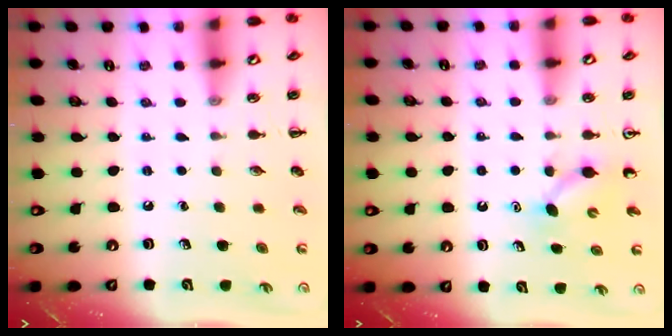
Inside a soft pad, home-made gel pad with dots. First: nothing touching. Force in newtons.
{"total": 2.9, "press": 2.7, "slide": 1.1}